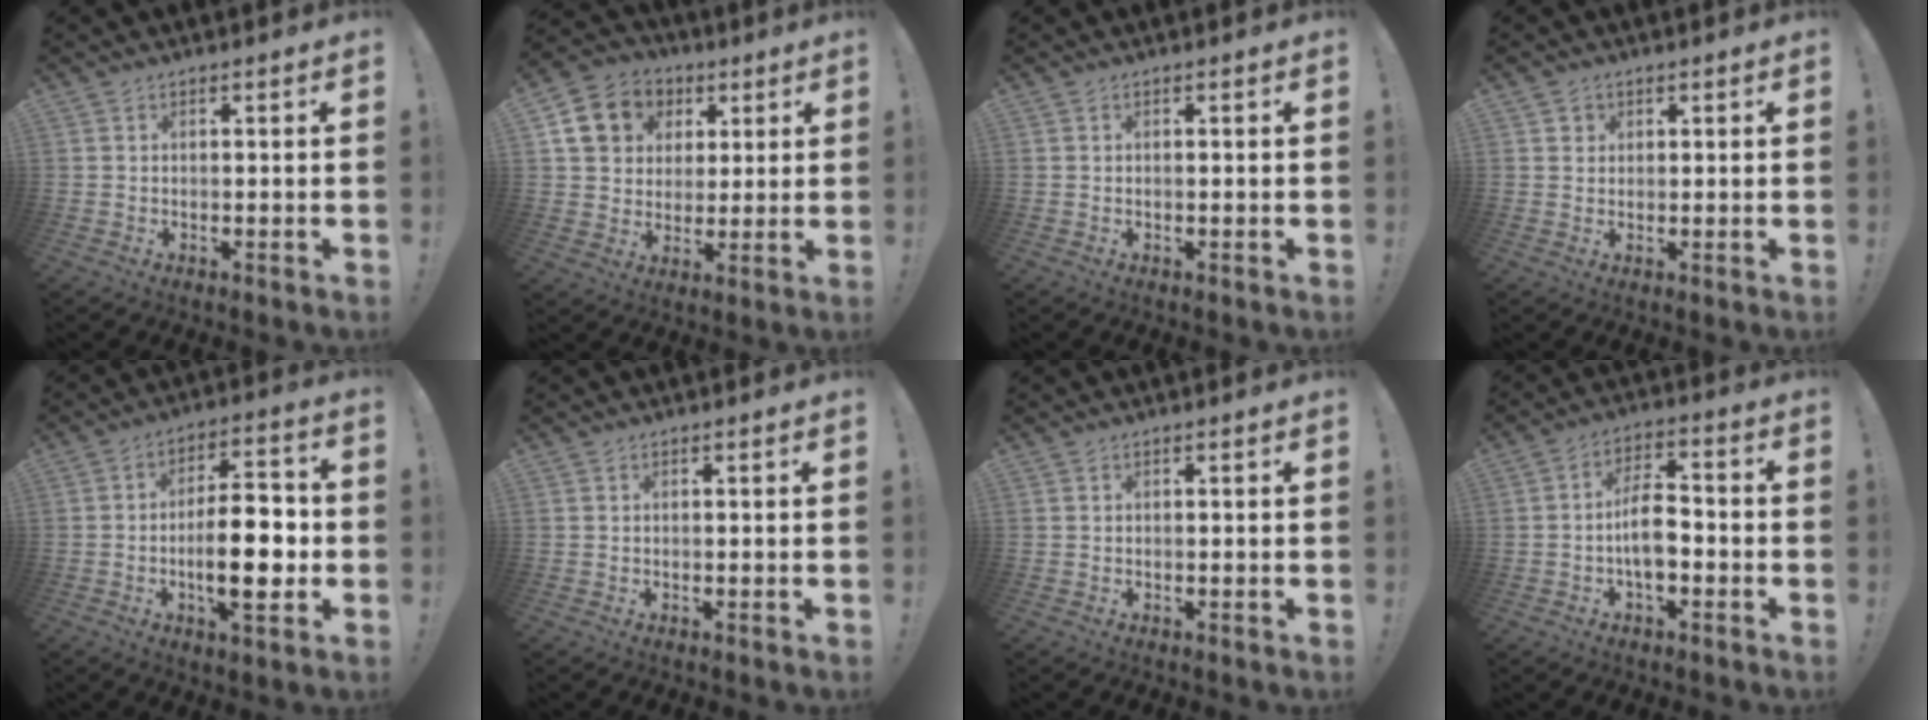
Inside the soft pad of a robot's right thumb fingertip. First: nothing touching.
{"total": 13.2, "force": [4.7, 11.2, 5.2], "torque": [-0.066, -0.014, 0.097]}
{"total": 0.0}
{"total": 1.9, "force": [1.0, 1.6, 0.2], "torque": [0.002, -0.006, 0.017]}
{"total": 16.1, "force": [-3.1, 5.9, 14.6], "torque": [-0.234, 0.007, -0.056]}
{"total": 0.0}
{"total": 0.0}
{"total": 9.3, "force": [-2.4, 5.4, 7.2], "torque": [-0.129, 0.016, -0.043]}